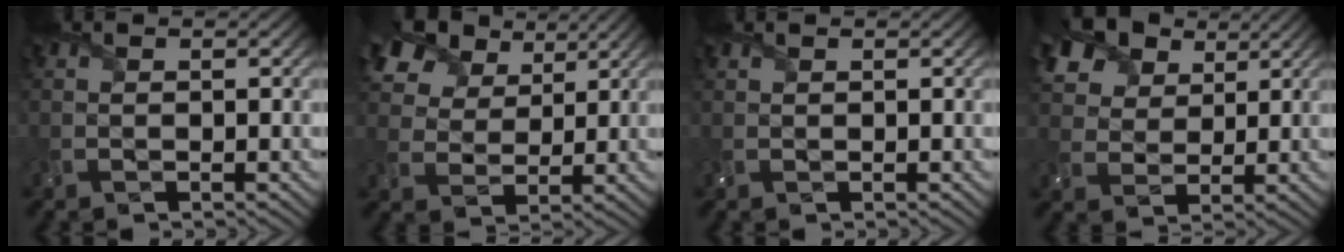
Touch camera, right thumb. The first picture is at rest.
{"total": 11.7, "force": [7.3, 7.1, 5.8], "torque": [-0.164, 0.021, 0.127]}
{"total": 0.6, "force": [0.6, 0.2, 0.2], "torque": [-0.010, 0.002, 0.015]}
{"total": 10.8, "force": [6.5, 7.0, 5.0], "torque": [-0.156, 0.014, 0.119]}